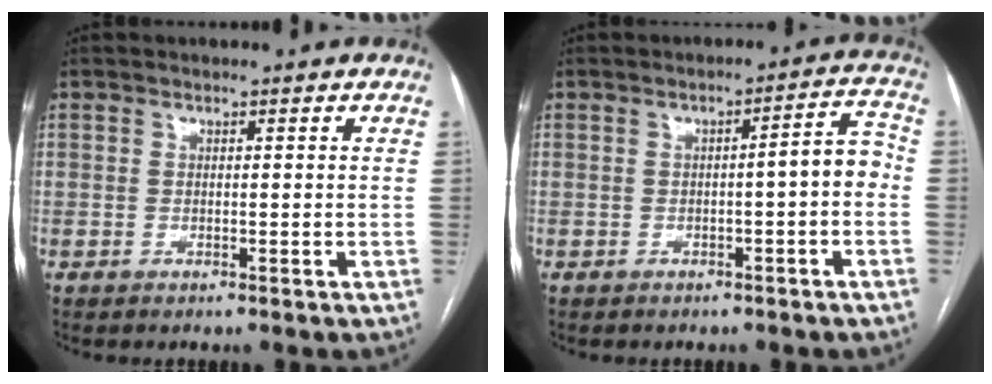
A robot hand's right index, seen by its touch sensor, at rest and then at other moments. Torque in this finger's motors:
{"motor_torque": [0.58, -0.18, 0.28, 0.06]}